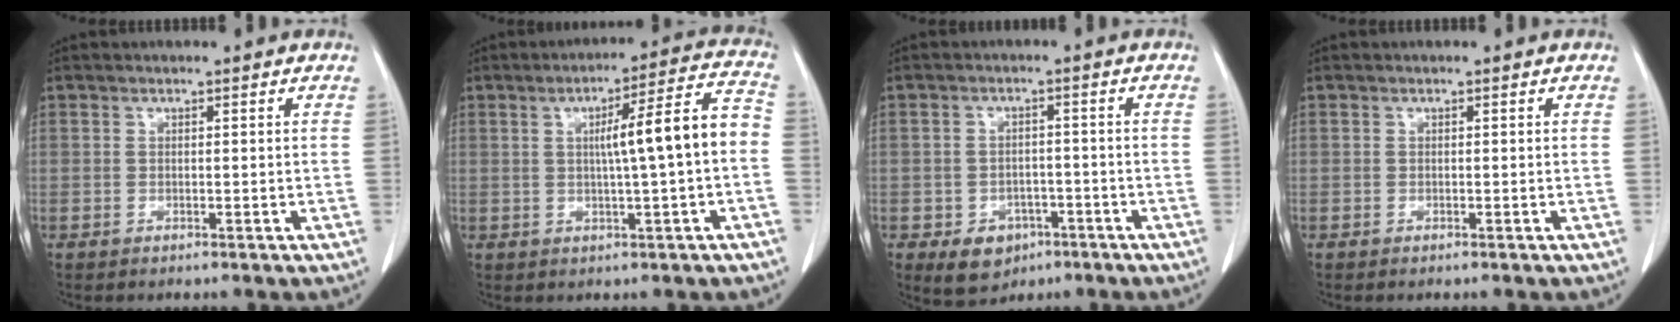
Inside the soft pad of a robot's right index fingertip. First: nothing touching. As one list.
[{"total": 10.1, "force": [-0.2, 0.1, 10.1], "torque": [-0.146, 0.024, -0.004]}, {"total": 5.8, "force": [-2.9, 4.3, 2.4], "torque": [-0.035, 0.003, -0.032]}, {"total": 0.0}]